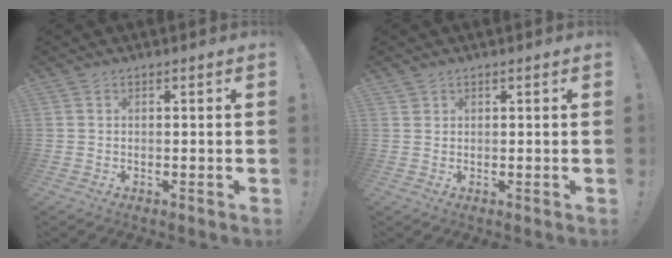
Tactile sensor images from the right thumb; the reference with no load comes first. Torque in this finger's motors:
{"motor_torque": [0.11, 0.03, 0.13, -0.08, -0.03]}